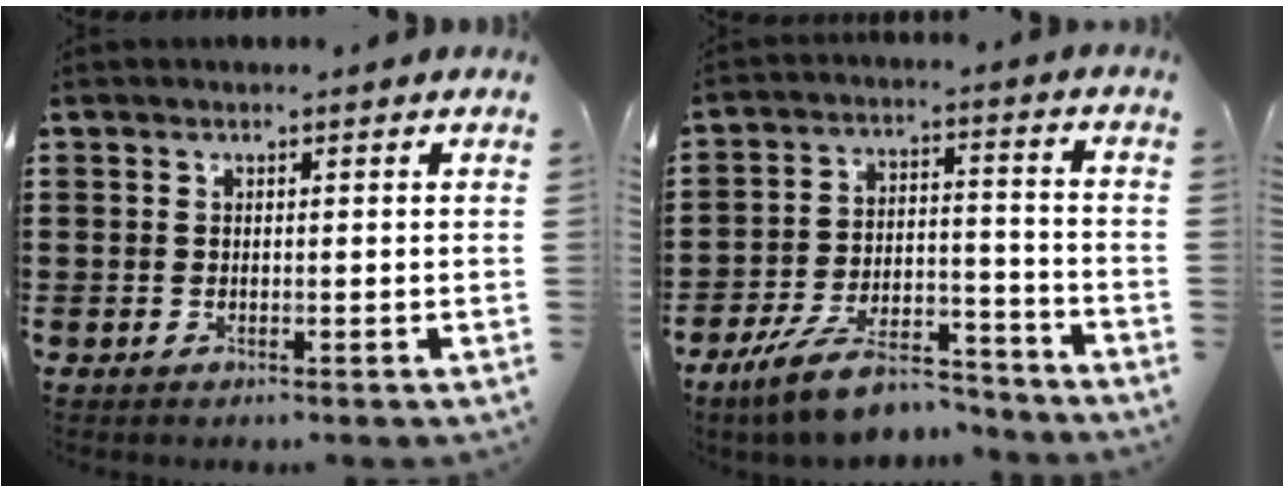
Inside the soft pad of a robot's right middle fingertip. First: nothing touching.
{"total": 10.4, "force": [-8.5, 2.6, 5.4], "torque": [-0.096, 0.027, -0.161]}